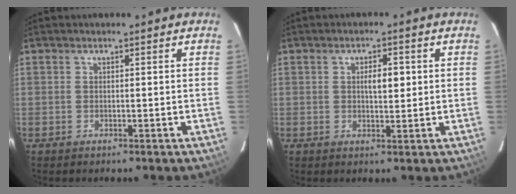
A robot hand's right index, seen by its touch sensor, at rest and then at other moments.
{"total": 3.4, "force": [0.6, 1.2, 3.1], "torque": [-0.051, 0.004, 0.010]}